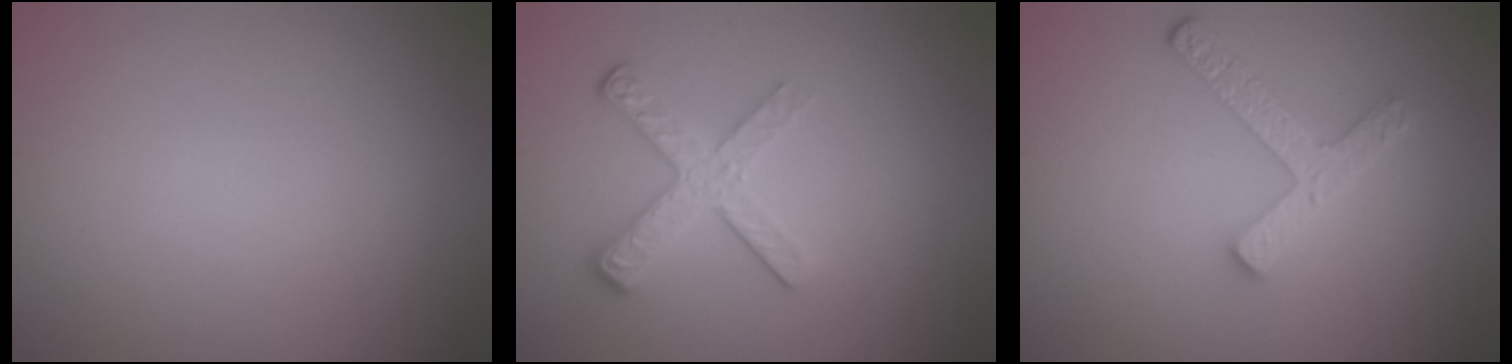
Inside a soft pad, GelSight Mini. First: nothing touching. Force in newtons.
{"total": 3.5, "press": 2.5, "slide": 2.5}
{"total": 2.9, "press": 2.8, "slide": 0.6}